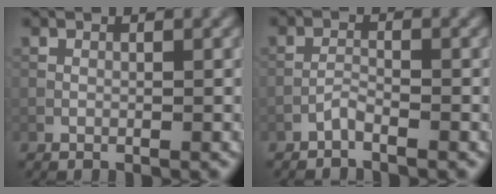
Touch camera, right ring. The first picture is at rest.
{"total": 1.0, "force": [-0.9, 0.1, 0.3], "torque": [-0.006, 0.005, -0.021]}